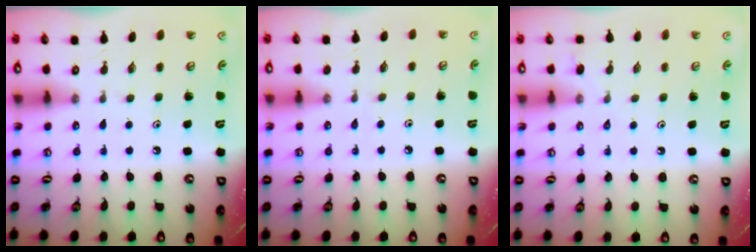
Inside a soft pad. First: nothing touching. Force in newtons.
{"total": 2.9, "press": 2.8, "slide": 0.4}
{"total": 4.2, "press": 4.1, "slide": 0.8}